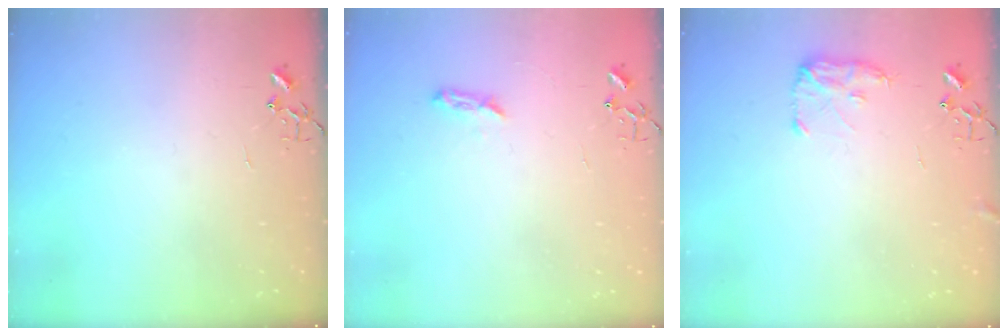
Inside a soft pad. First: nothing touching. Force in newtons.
{"total": 5.5, "press": 5.5, "slide": 0.5}
{"total": 8.1, "press": 8.0, "slide": 0.5}